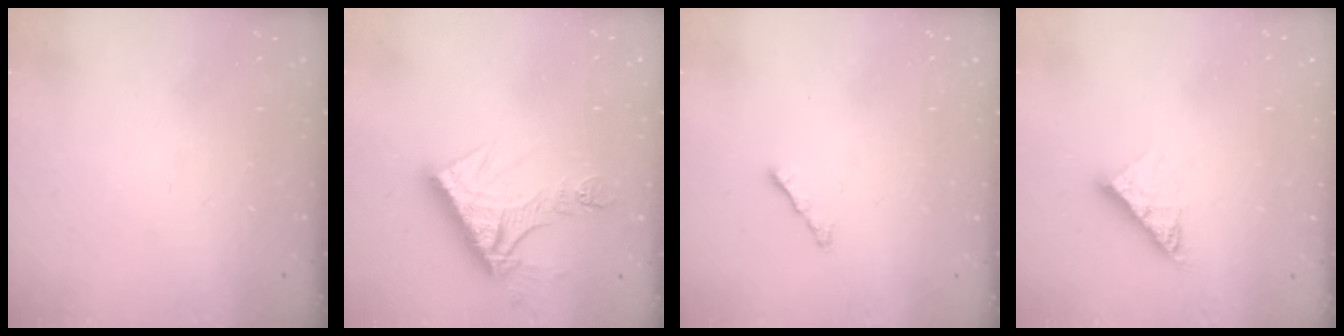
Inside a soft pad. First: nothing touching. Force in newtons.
{"total": 13.5, "press": 13.4, "slide": 1.2}
{"total": 2.3, "press": 2.2, "slide": 0.7}
{"total": 8.6, "press": 8.5, "slide": 0.9}